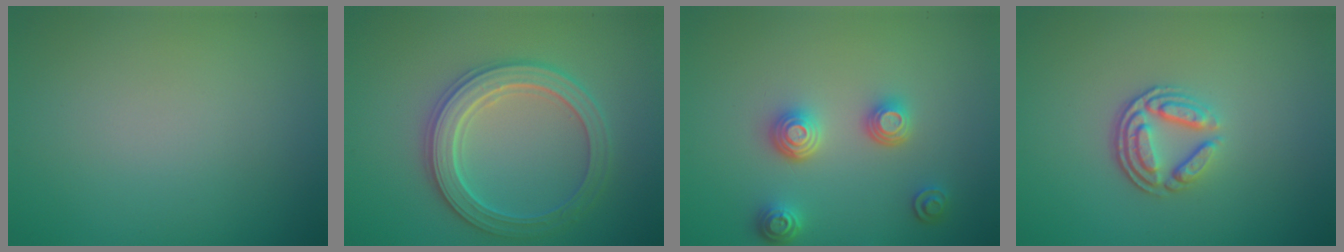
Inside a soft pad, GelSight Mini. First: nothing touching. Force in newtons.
{"total": 3.9, "press": 3.8, "slide": 0.9}
{"total": 3.5, "press": 3.1, "slide": 1.8}
{"total": 3.5, "press": 2.6, "slide": 2.4}